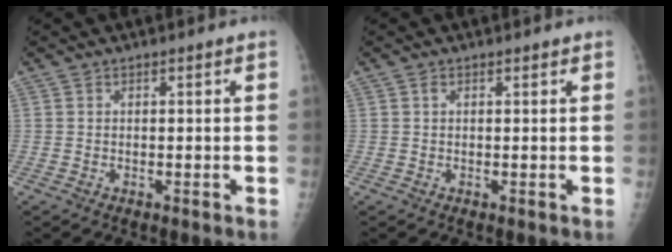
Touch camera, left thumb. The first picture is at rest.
{"total": 0.7, "force": [0.4, 0.4, 0.4], "torque": [-0.008, -0.002, 0.005]}